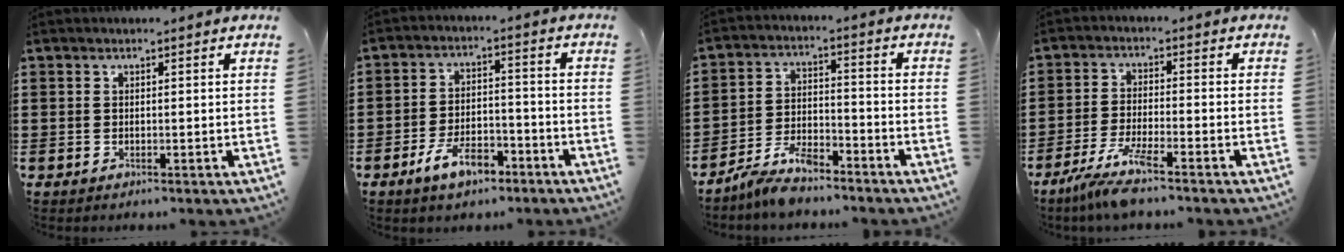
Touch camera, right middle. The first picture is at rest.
{"total": 6.9, "force": [-4.7, 2.9, 4.1], "torque": [-0.077, 0.013, -0.088]}
{"total": 5.9, "force": [-5.3, 1.1, 2.2], "torque": [-0.059, -0.001, -0.106]}
{"total": 6.2, "force": [-4.8, 0.0, 3.9], "torque": [-0.092, -0.021, -0.093]}